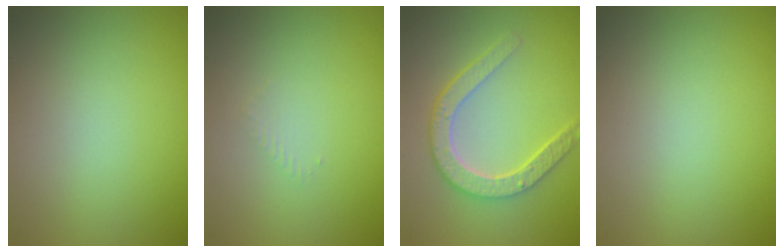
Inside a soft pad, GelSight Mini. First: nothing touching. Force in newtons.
{"total": 0.8, "press": 0.8, "slide": 0.3}
{"total": 4.7, "press": 3.8, "slide": 2.8}
{"total": 0.0}